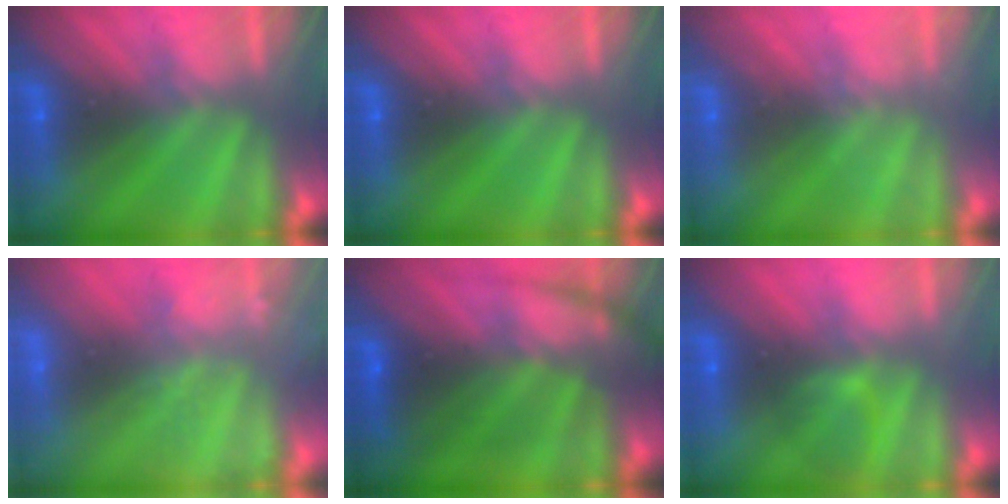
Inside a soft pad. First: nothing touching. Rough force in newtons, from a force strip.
{"total": 0.0}
{"total": 2.4}
{"total": 2.1}
{"total": 6.9}
{"total": 2.1}